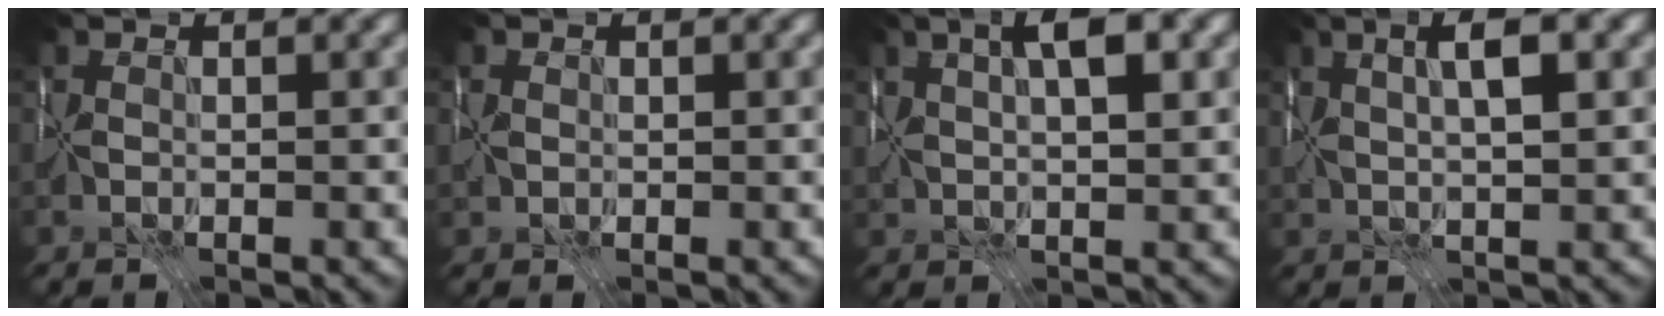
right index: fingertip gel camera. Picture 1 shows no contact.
{"total": 1.3, "force": [0.2, 1.3, 0.2], "torque": [-0.006, 0.000, 0.002]}
{"total": 5.3, "force": [2.0, 2.0, 4.5], "torque": [-0.081, 0.007, 0.031]}
{"total": 4.3, "force": [1.5, 1.2, 3.9], "torque": [-0.075, 0.007, 0.023]}